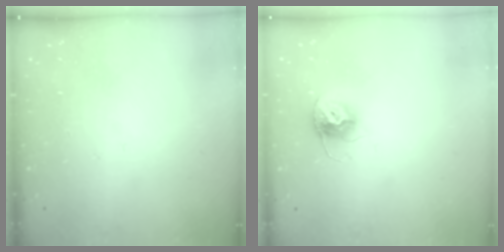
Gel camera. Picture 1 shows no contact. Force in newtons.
{"total": 10.1, "press": 10.1, "slide": 0.7}